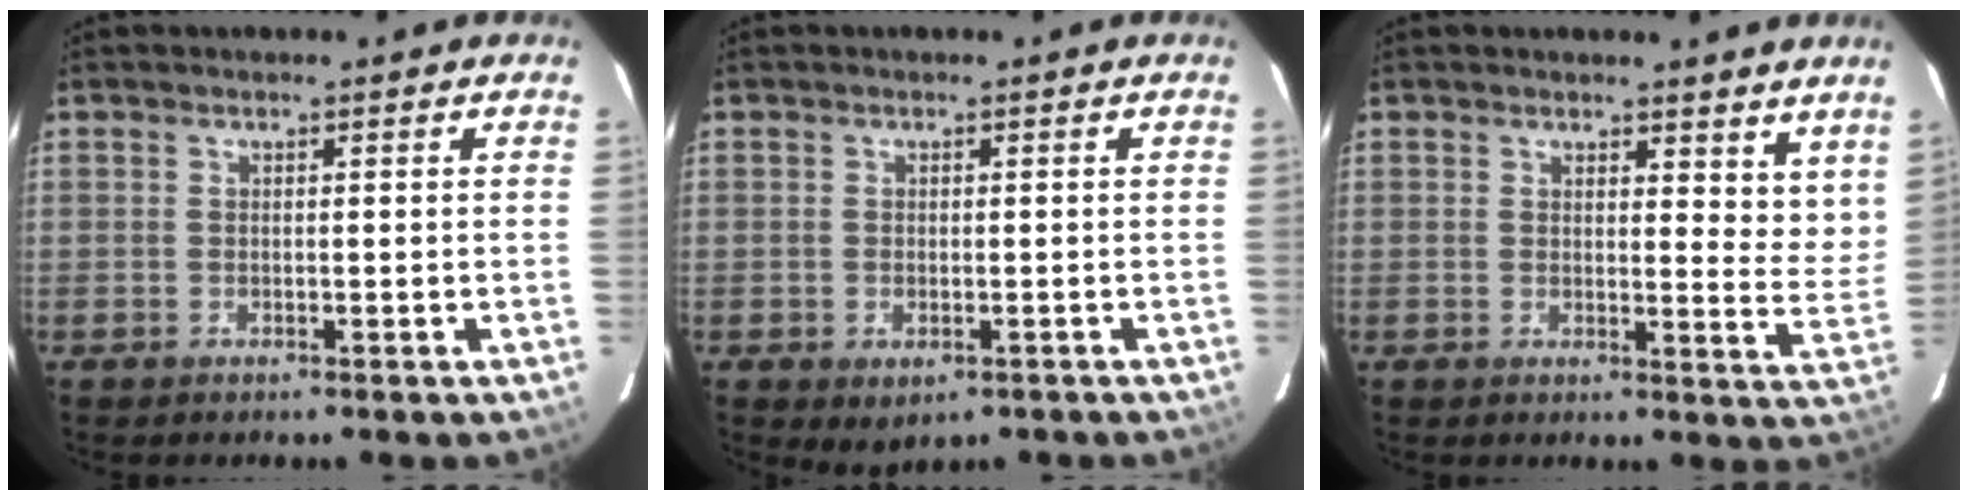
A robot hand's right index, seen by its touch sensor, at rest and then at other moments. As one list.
[{"total": 2.9, "force": [-1.4, 1.8, 1.8], "torque": [-0.026, -0.005, -0.007]}, {"total": 8.0, "force": [6.9, 2.9, 2.9], "torque": [-0.011, -0.029, 0.070]}]